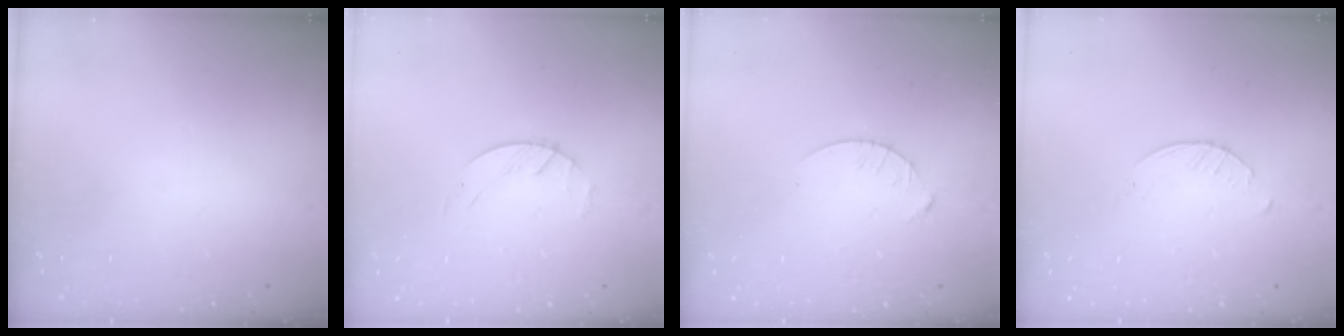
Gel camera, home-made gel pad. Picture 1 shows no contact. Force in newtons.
{"total": 2.2, "press": 2.2, "slide": 0.4}
{"total": 4.3, "press": 4.2, "slide": 0.5}
{"total": 2.0, "press": 2.0, "slide": 0.3}